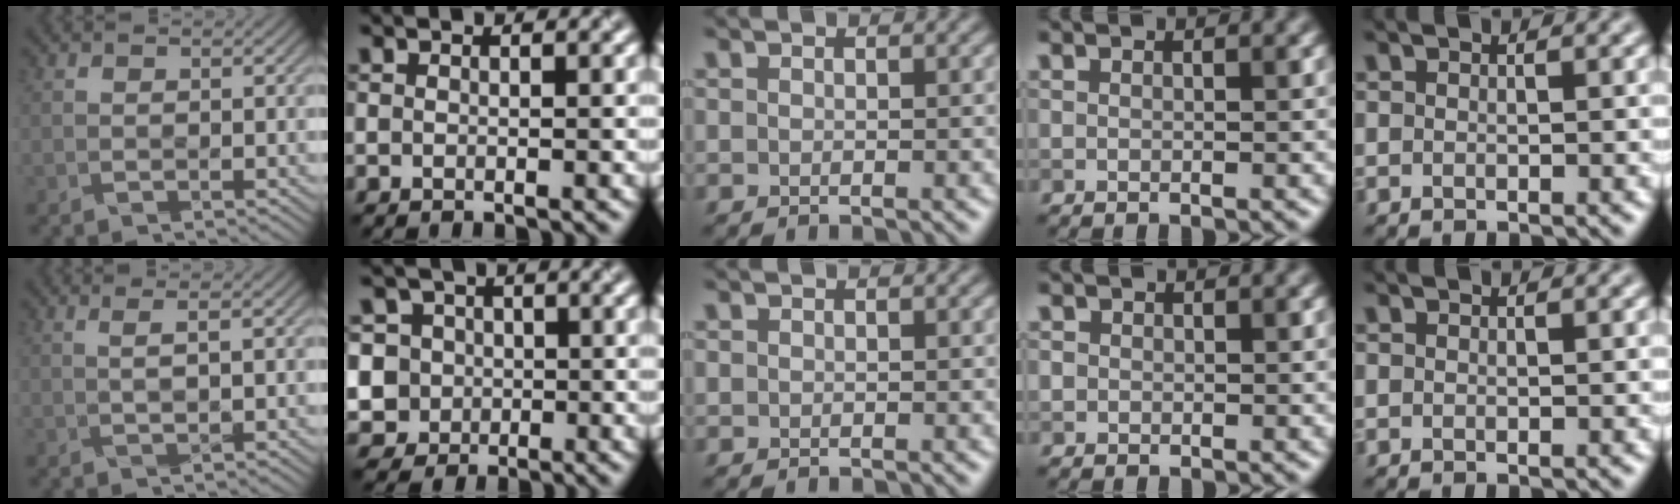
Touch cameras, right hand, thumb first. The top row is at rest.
{"thumb": {"total": 1.3, "force": [0.3, -1.0, 0.9], "torque": [-0.035, 0.000, 0.022]}, "index": {"total": 7.7, "force": [0.0, 7.3, 2.6], "torque": [-0.051, 0.020, -0.032]}, "ring": {"total": 0.7, "force": [-0.2, 0.7, 0.1], "torque": [0.002, -0.004, -0.005]}}